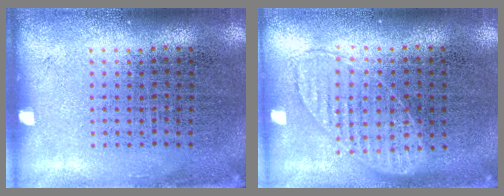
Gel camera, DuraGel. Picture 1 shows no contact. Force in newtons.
{"total": 0.9, "press": 0.9, "slide": 0.2}